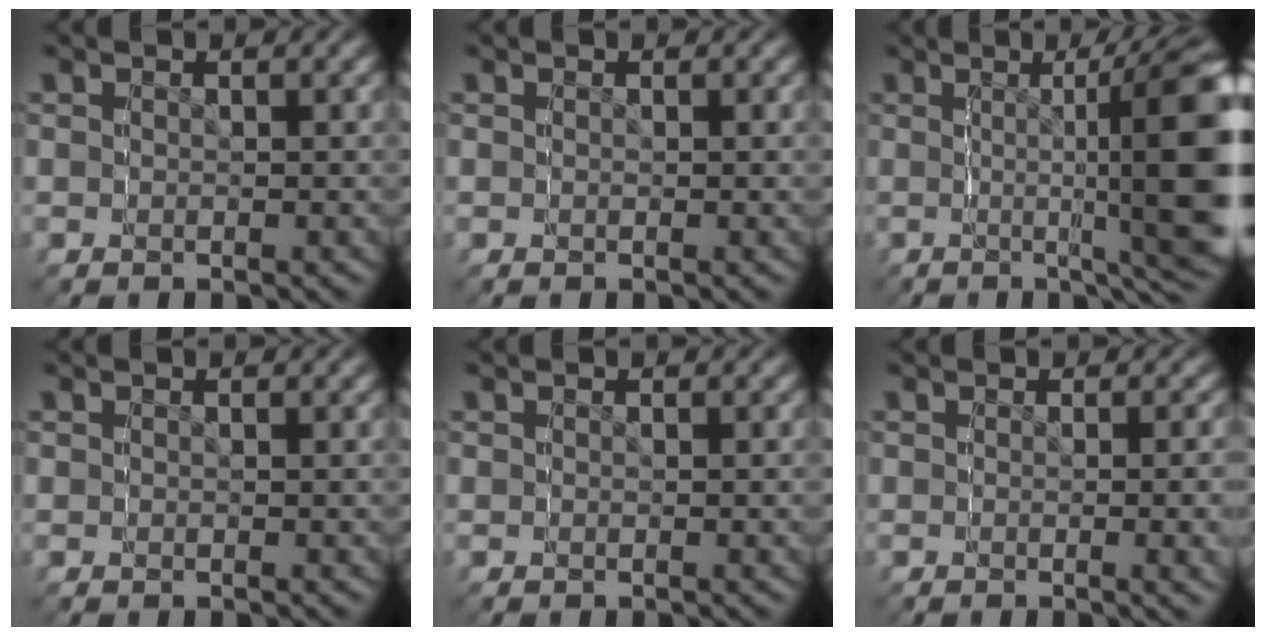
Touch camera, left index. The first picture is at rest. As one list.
[{"total": 0.0}, {"total": 11.0, "force": [-0.7, 0.5, 10.9], "torque": [-0.124, 0.036, -0.010]}, {"total": 0.0}, {"total": 0.6, "force": [0.0, -0.6, -0.2], "torque": [0.001, 0.002, -0.001]}, {"total": 2.6, "force": [0.0, -2.4, -0.9], "torque": [0.014, 0.016, -0.005]}]